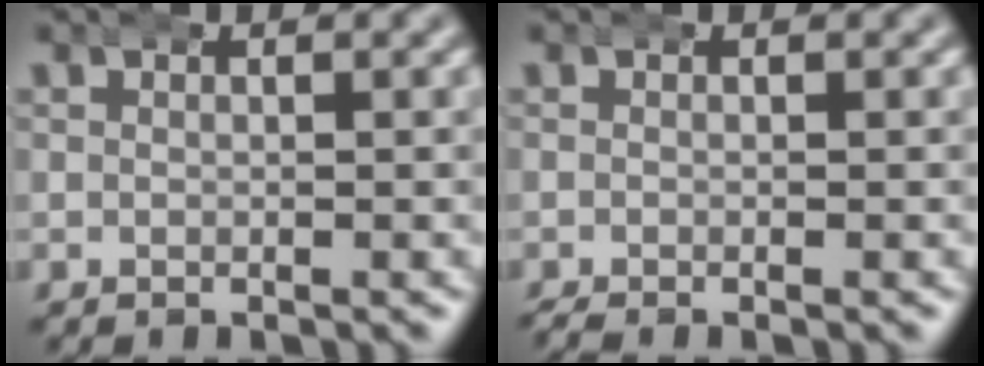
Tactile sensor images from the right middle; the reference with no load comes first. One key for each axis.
{"total": 0.9, "fx": -0.9, "fy": 0.1, "fz": 0.2, "tx": -0.006, "ty": -0.005, "tz": -0.014}